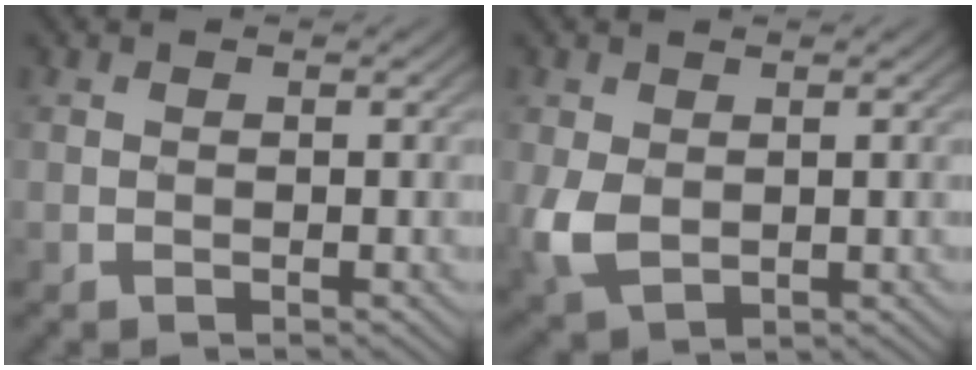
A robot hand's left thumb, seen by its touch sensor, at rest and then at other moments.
{"total": 5.1, "force": [-0.2, 3.7, 3.4], "torque": [-0.110, -0.003, -0.003]}